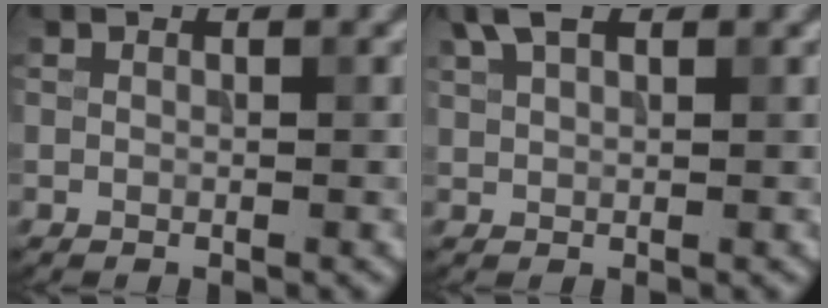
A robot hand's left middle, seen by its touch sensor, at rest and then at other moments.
{"total": 3.1, "force": [1.9, 1.4, 2.0], "torque": [-0.045, 0.010, 0.040]}